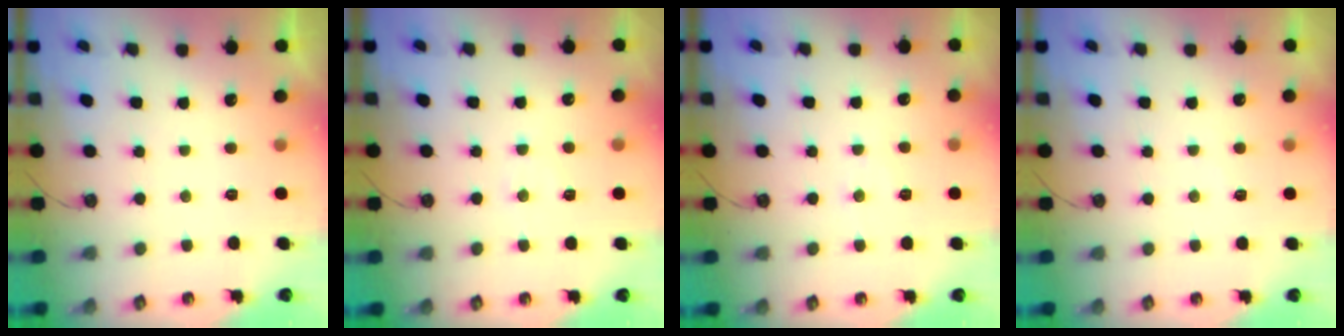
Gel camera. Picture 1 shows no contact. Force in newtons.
{"total": 5.9, "press": 5.9, "slide": 0.8}
{"total": 6.0, "press": 6.0, "slide": 0.7}
{"total": 2.7, "press": 2.7, "slide": 0.3}